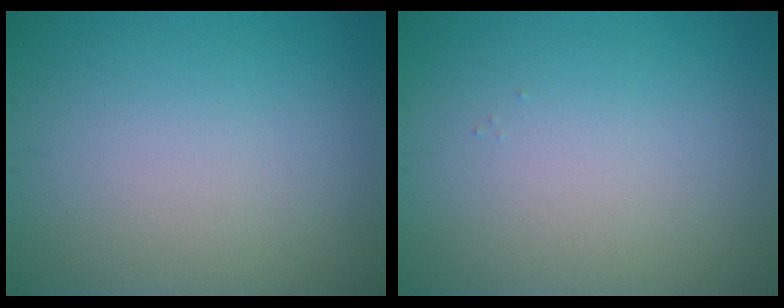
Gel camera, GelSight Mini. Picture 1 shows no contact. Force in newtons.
{"total": 0.0}